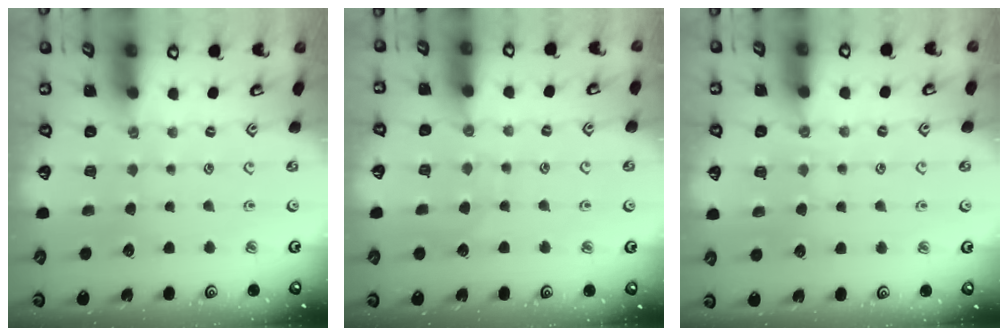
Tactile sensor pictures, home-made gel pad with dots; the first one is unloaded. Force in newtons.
{"total": 4.8, "press": 4.7, "slide": 0.5}
{"total": 3.8, "press": 3.8, "slide": 0.5}